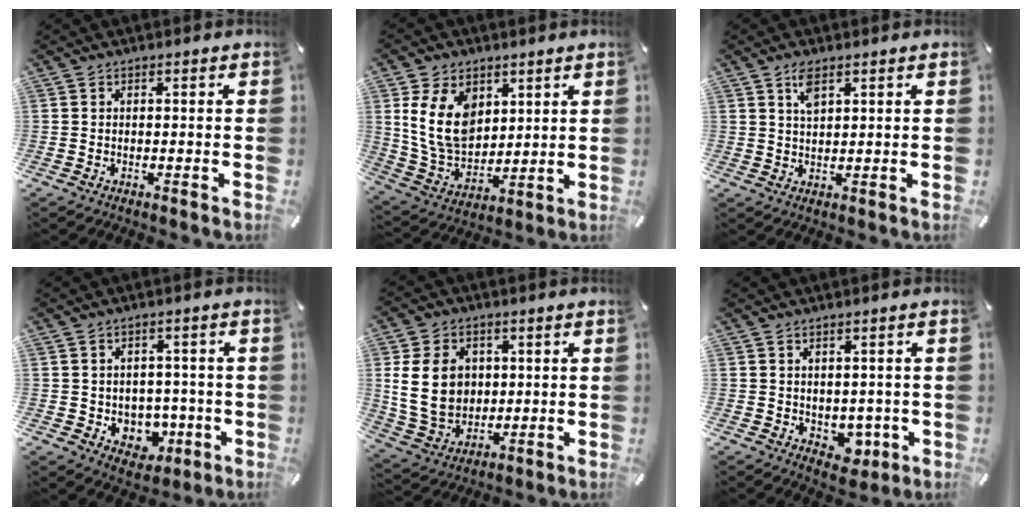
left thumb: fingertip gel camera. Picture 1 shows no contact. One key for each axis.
{"total": 13.5, "fx": 4.4, "fy": 10.2, "fz": 7.8, "tx": -0.173, "ty": -0.012, "tz": 0.083}
{"total": 3.8, "fx": 2.3, "fy": 1.6, "fz": 2.6, "tx": -0.050, "ty": -0.001, "tz": 0.039}
{"total": 6.4, "fx": 0.3, "fy": 6.1, "fz": 1.8, "tx": -0.016, "ty": -0.008, "tz": 0.012}
{"total": 13.0, "fx": 2.1, "fy": 10.7, "fz": 7.0, "tx": -0.141, "ty": 0.001, "tz": 0.038}
{"total": 4.1, "fx": 0.2, "fy": 3.7, "fz": 1.7, "tx": 0.001, "ty": -0.005, "tz": 0.004}